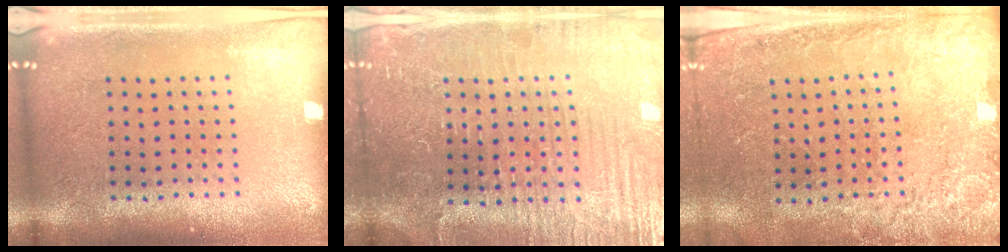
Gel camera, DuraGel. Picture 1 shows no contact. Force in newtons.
{"total": 4.3, "press": 4.1, "slide": 1.4}
{"total": 2.5, "press": 2.3, "slide": 0.8}